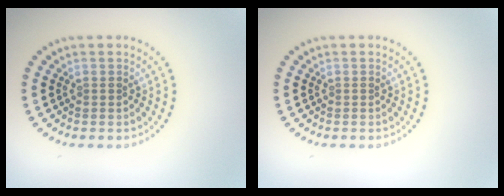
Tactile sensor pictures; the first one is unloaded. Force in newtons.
{"total": 0.0}